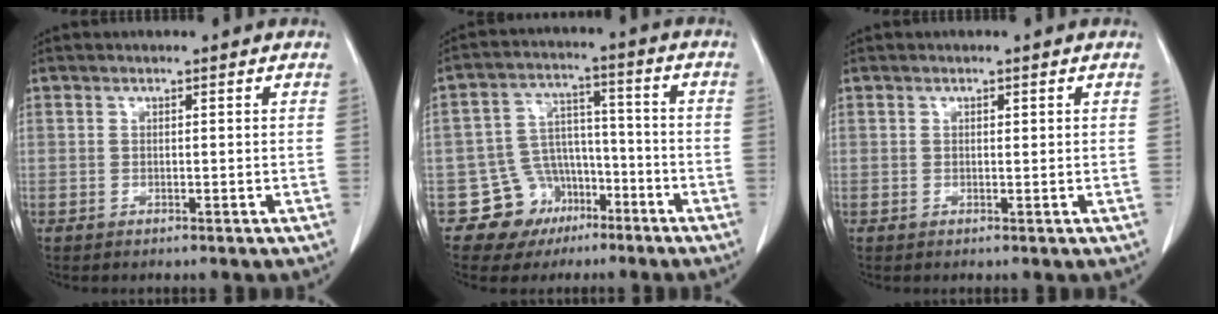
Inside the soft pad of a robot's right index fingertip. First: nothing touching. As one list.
[{"total": 9.2, "force": [-5.0, 7.6, 1.0], "torque": [-0.007, 0.043, -0.070]}, {"total": 0.5, "force": [0.2, 0.3, 0.4], "torque": [-0.007, -0.001, 0.004]}]